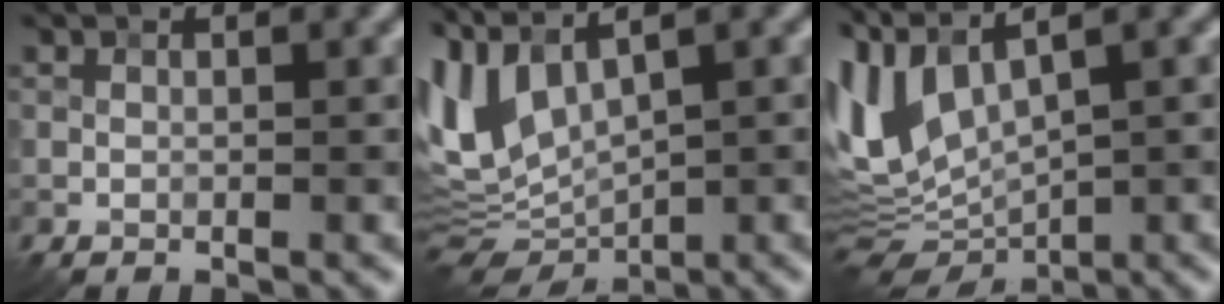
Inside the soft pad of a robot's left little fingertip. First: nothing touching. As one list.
[{"total": 7.0, "force": [2.2, 3.0, 5.9], "torque": [-0.139, -0.001, 0.044]}, {"total": 7.9, "force": [2.0, 3.1, 7.0], "torque": [-0.161, -0.001, 0.043]}]